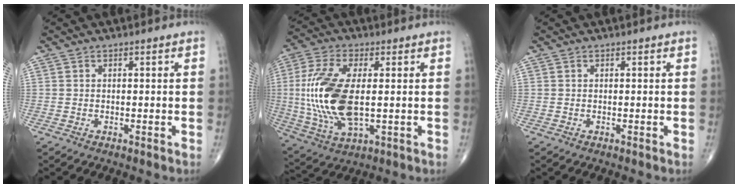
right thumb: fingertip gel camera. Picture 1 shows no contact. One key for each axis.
{"total": 17.3, "fx": 0.2, "fy": 7.7, "fz": 15.4, "tx": -0.342, "ty": -0.012, "tz": 0.009}
{"total": 0.0}